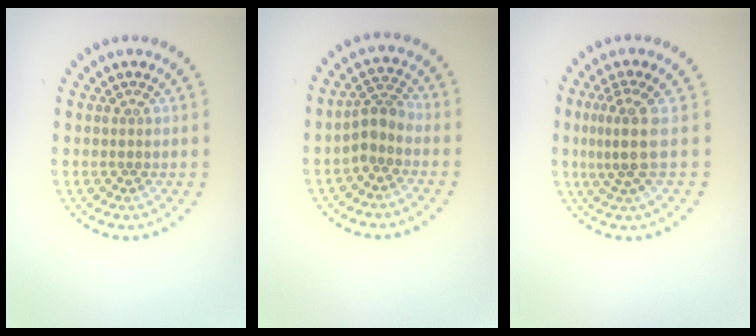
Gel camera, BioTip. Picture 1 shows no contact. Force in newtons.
{"total": 2.5, "press": 1.9, "slide": 1.6}
{"total": 3.0, "press": 2.1, "slide": 2.1}